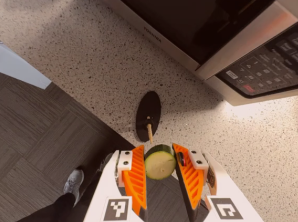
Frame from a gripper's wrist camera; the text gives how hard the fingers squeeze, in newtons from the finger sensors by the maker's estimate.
{"total": 9.8, "left": 10.1, "right": 9.6}